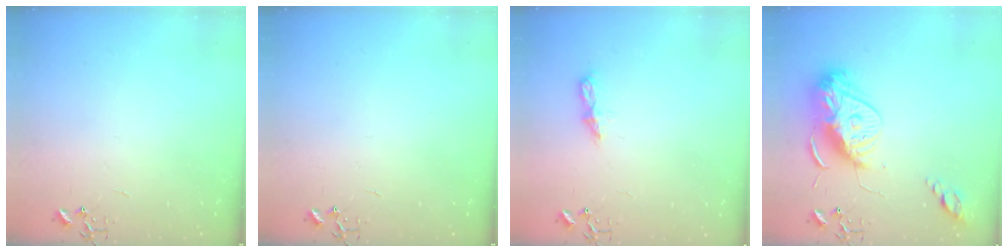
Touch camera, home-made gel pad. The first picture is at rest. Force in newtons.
{"total": 0.0}
{"total": 6.7, "press": 6.6, "slide": 0.8}
{"total": 15.8, "press": 15.7, "slide": 1.7}